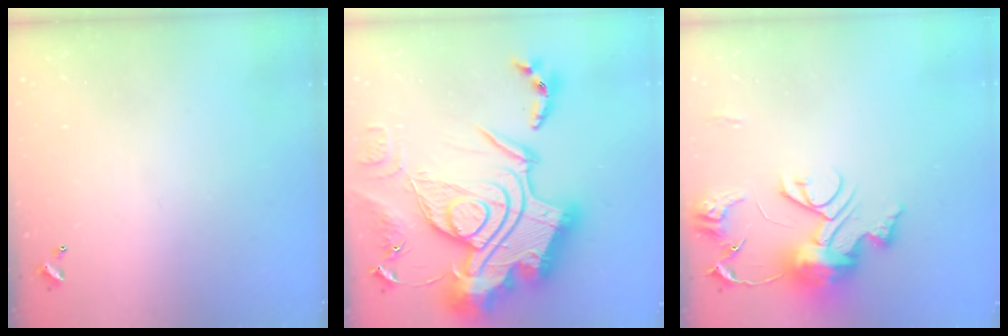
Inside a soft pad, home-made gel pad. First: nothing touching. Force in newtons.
{"total": 0.6, "press": 0.6, "slide": 0.0}
{"total": 13.9, "press": 13.8, "slide": 1.5}